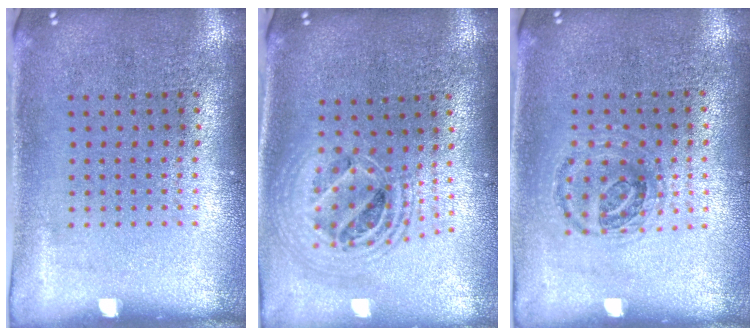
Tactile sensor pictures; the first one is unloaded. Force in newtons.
{"total": 2.1, "press": 1.7, "slide": 1.3}
{"total": 0.9, "press": 0.9, "slide": 0.3}